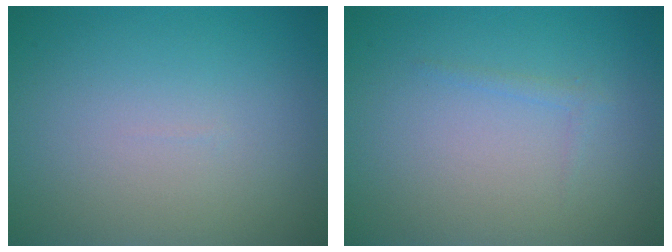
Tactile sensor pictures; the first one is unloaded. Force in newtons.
{"total": 0.7, "press": 0.7, "slide": 0.0}